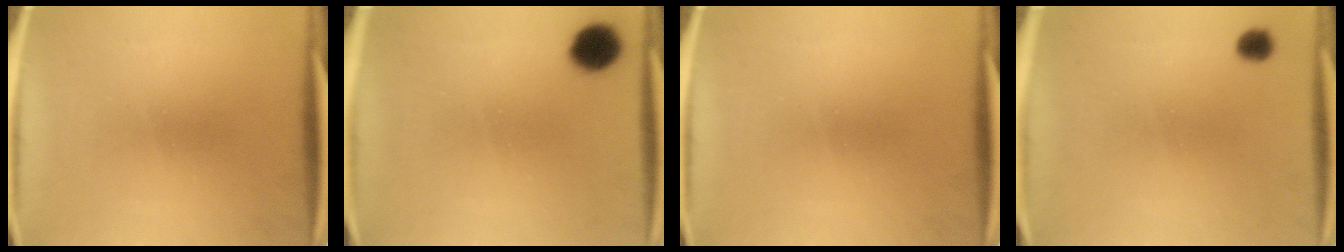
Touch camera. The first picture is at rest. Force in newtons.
{"total": 6.8}
{"total": 0.0}
{"total": 2.3}